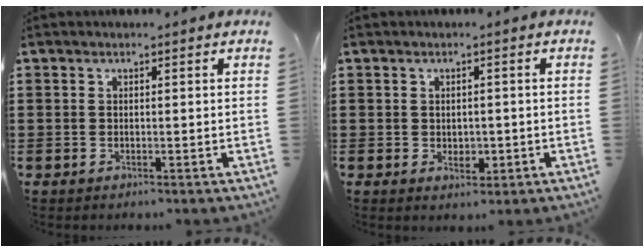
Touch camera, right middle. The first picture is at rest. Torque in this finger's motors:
{"motor_torque": [1.20, 0.17, 0.02, 0.01]}